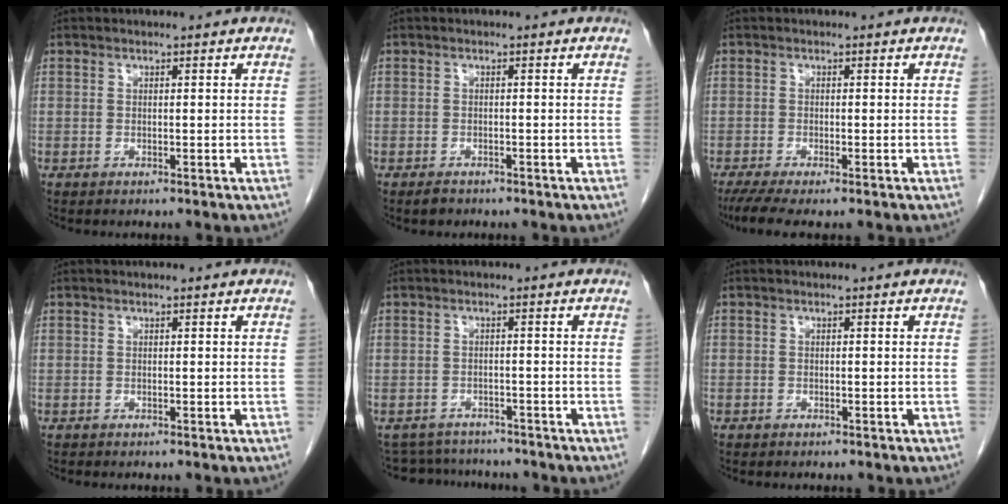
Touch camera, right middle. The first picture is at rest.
{"total": 1.3, "force": [-1.1, 0.7, 0.4], "torque": [-0.012, 0.000, -0.015]}
{"total": 4.3, "force": [-3.1, 0.4, 2.9], "torque": [-0.052, -0.011, -0.055]}
{"total": 0.0}
{"total": 7.3, "force": [-6.9, 2.2, 0.6], "torque": [-0.008, 0.010, -0.093]}
{"total": 0.8, "force": [-0.6, 0.5, 0.1], "torque": [-0.003, 0.002, -0.009]}